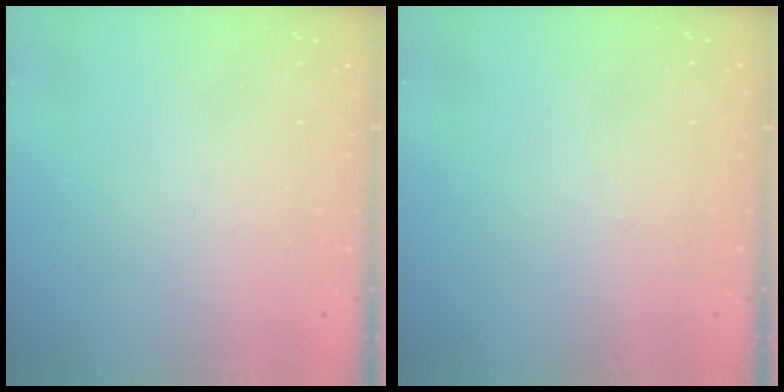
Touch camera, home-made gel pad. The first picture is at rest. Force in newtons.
{"total": 2.8, "press": 2.8, "slide": 0.4}